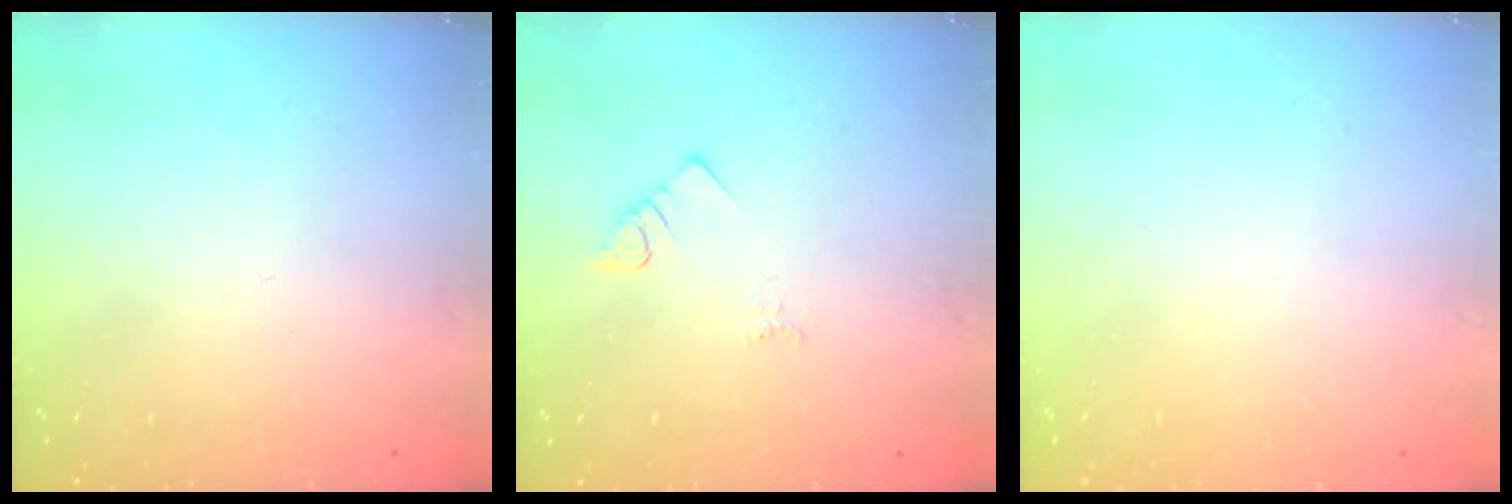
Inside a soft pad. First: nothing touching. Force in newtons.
{"total": 2.3, "press": 2.3, "slide": 0.4}
{"total": 0.0}